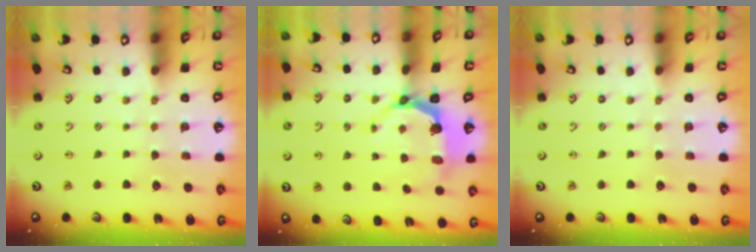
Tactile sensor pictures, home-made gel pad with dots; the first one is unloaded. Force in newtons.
{"total": 6.0, "press": 4.6, "slide": 3.9}
{"total": 0.0}